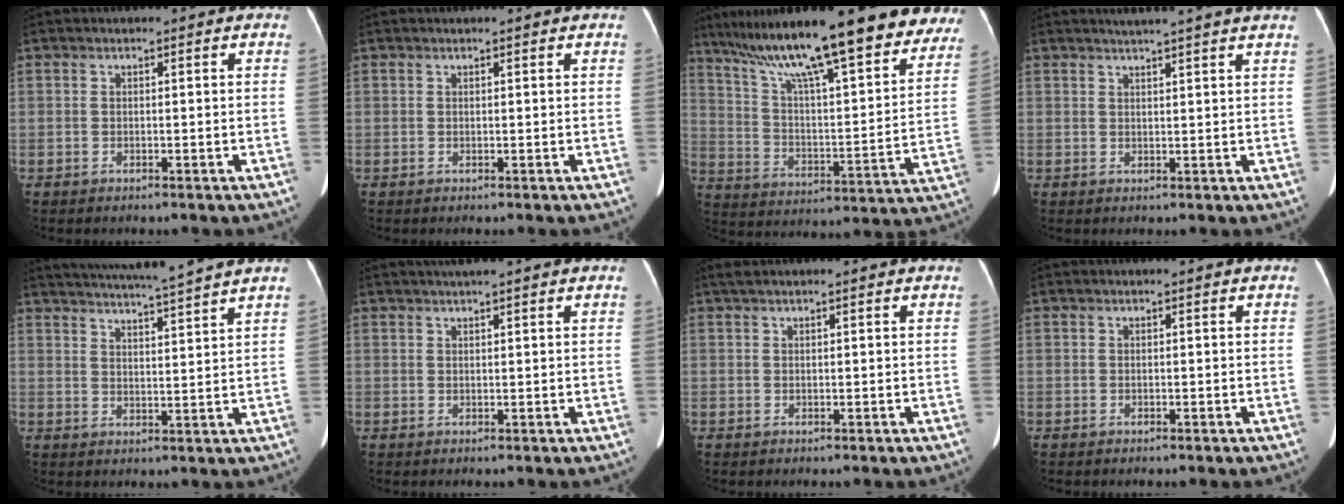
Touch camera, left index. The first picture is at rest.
{"total": 0.6, "force": [0.6, -0.1, 0.2], "torque": [-0.006, 0.006, 0.010]}
{"total": 29.6, "force": [23.3, 4.6, 17.7], "torque": [-0.280, -0.008, 0.328]}
{"total": 6.9, "force": [5.9, -0.9, 3.4], "torque": [-0.046, 0.016, 0.063]}
{"total": 12.2, "force": [11.1, -1.6, 4.8], "torque": [-0.086, -0.007, 0.156]}
{"total": 3.4, "force": [2.8, -0.4, 1.9], "torque": [-0.022, 0.026, 0.044]}
{"total": 1.8, "force": [1.5, 0.1, 1.0], "torque": [-0.014, 0.034, 0.029]}
{"total": 0.0}